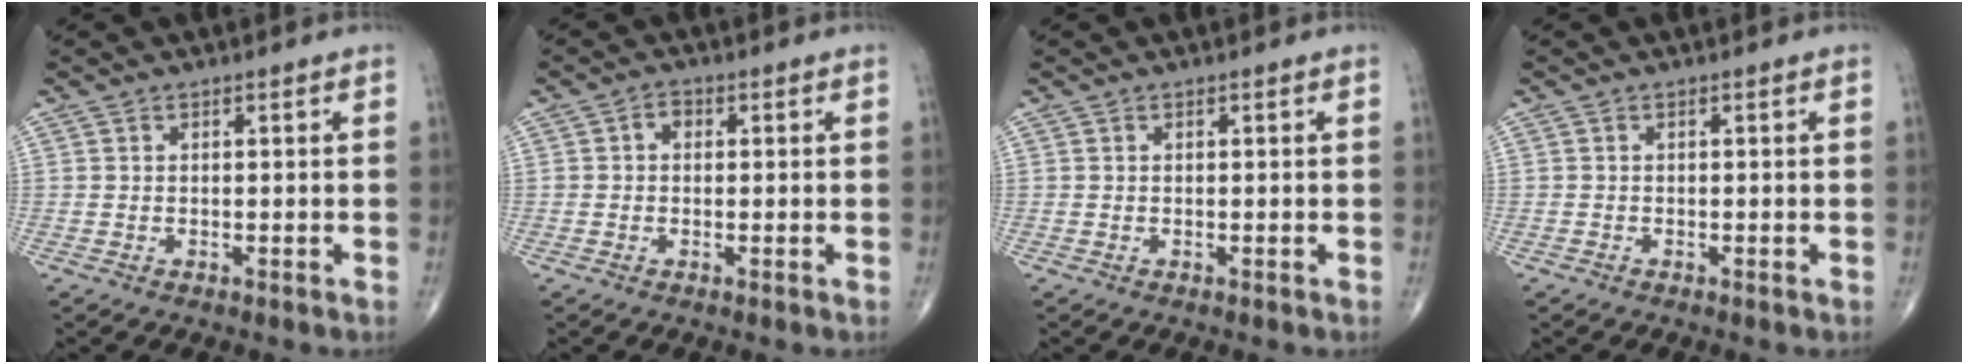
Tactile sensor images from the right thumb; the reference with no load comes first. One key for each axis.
{"total": 2.0, "fx": 0.2, "fy": 1.6, "fz": 1.2, "tx": -0.007, "ty": 0.009, "tz": -0.003}
{"total": 0.0}
{"total": 0.0}